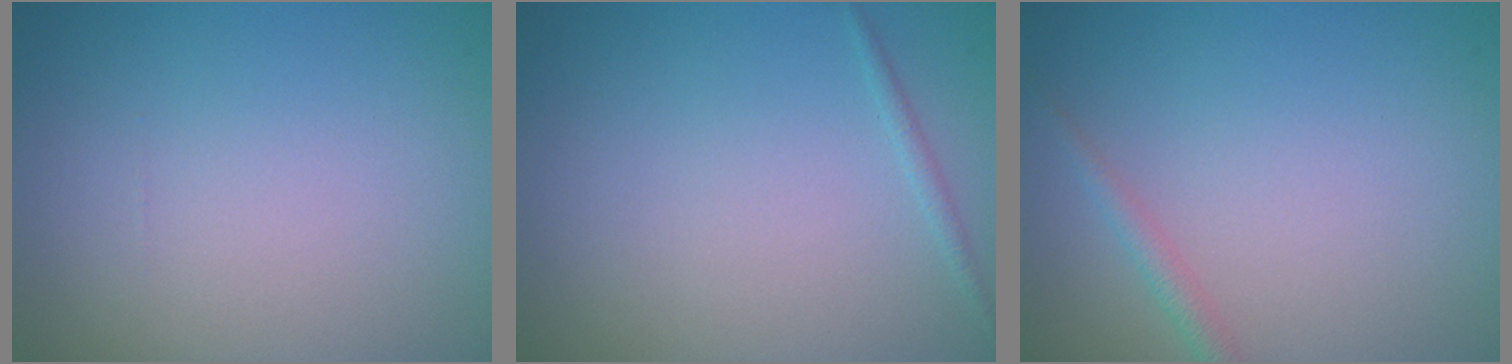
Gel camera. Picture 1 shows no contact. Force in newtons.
{"total": 0.6, "press": 0.6, "slide": 0.0}
{"total": 1.3, "press": 1.3, "slide": 0.1}